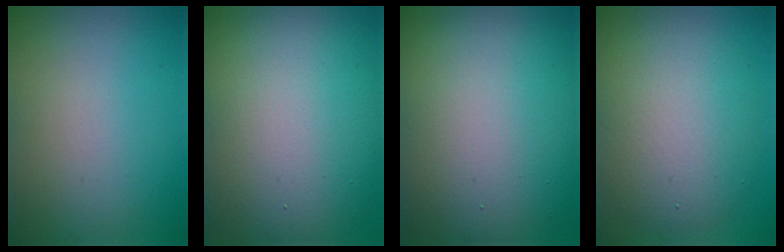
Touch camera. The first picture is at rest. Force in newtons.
{"total": 16.1, "press": 16.1, "slide": 0.6}
{"total": 16.5, "press": 16.5, "slide": 0.9}
{"total": 7.4, "press": 7.4, "slide": 0.4}